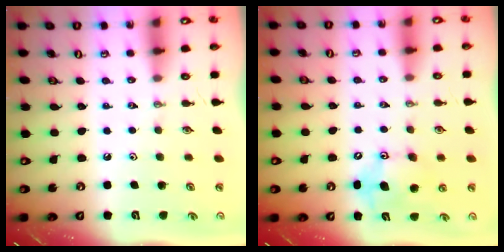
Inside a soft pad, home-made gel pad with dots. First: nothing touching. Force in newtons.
{"total": 11.5, "press": 11.2, "slide": 2.6}